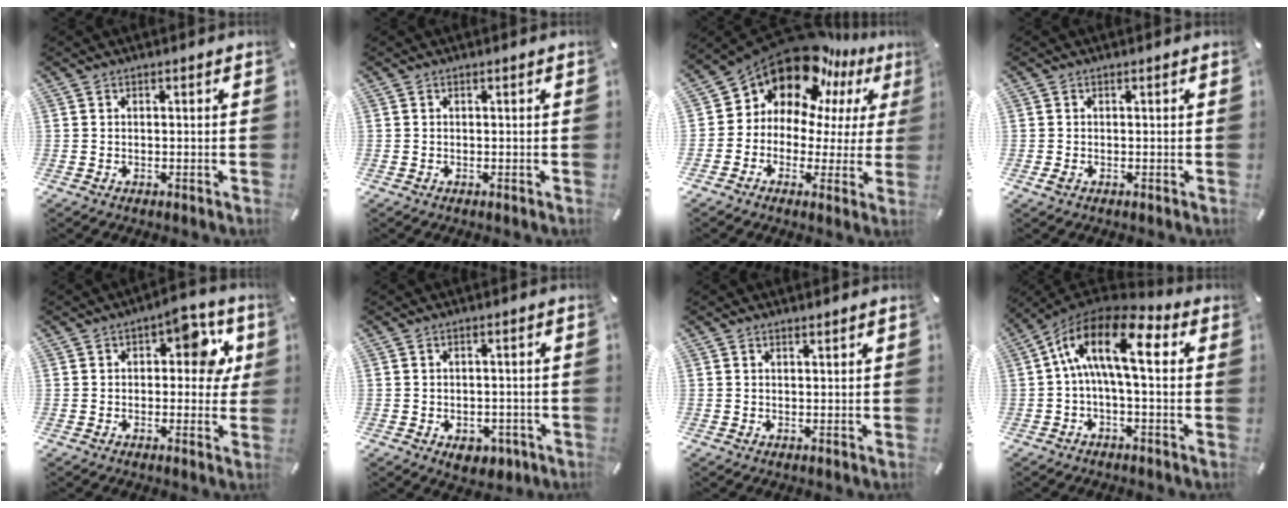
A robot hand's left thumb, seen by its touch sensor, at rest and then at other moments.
{"total": 0.0}
{"total": 16.7, "force": [11.8, 9.7, 6.8], "torque": [-0.140, -0.097, 0.208]}
{"total": 0.7, "force": [-0.3, 0.6, 0.3], "torque": [-0.004, 0.002, -0.006]}
{"total": 9.5, "force": [2.6, 5.3, 7.4], "torque": [-0.082, -0.006, 0.035]}
{"total": 4.7, "force": [-2.0, 3.3, 2.7], "torque": [-0.039, 0.005, -0.033]}
{"total": 0.8, "force": [0.7, 0.1, 0.3], "torque": [-0.006, -0.001, 0.013]}
{"total": 15.6, "force": [2.8, 6.3, 14.0], "torque": [-0.279, -0.007, 0.042]}